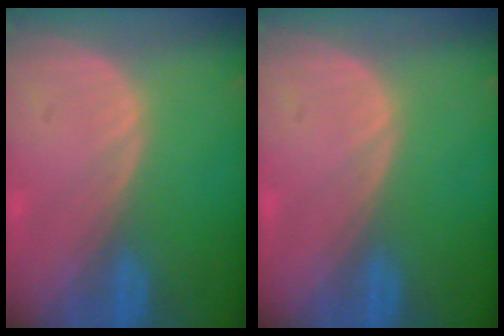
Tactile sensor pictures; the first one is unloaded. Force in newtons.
{"total": 0.0}